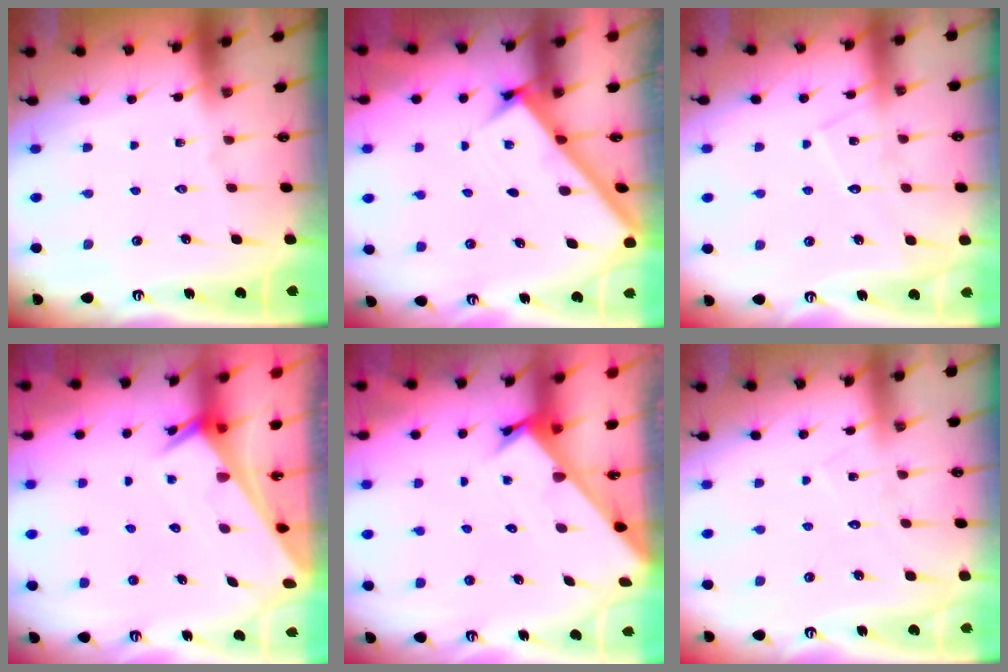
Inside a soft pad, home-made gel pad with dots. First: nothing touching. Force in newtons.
{"total": 2.6, "press": 2.6, "slide": 0.3}
{"total": 8.0, "press": 8.0, "slide": 0.6}
{"total": 2.5, "press": 2.5, "slide": 0.1}
{"total": 2.2, "press": 2.2, "slide": 0.1}
{"total": 5.5, "press": 5.5, "slide": 0.3}